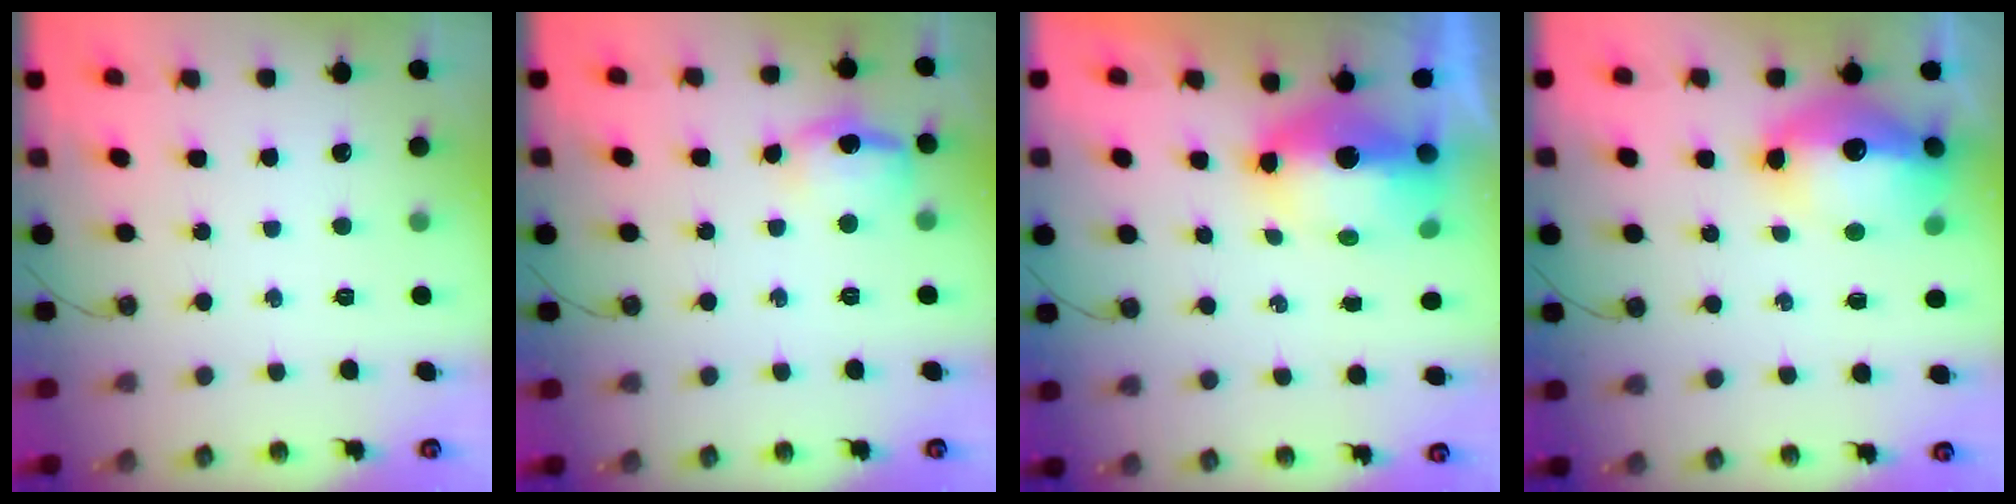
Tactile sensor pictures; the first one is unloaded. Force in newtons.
{"total": 11.0, "press": 10.9, "slide": 0.9}
{"total": 13.2, "press": 10.2, "slide": 8.4}
{"total": 21.4, "press": 17.2, "slide": 12.7}